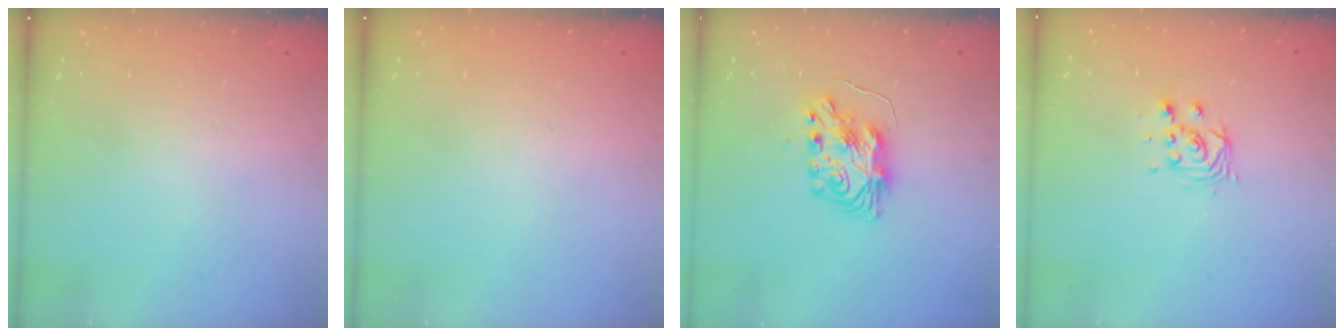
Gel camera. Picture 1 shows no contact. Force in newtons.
{"total": 0.0}
{"total": 9.0, "press": 9.0, "slide": 0.5}
{"total": 5.0, "press": 5.0, "slide": 0.3}